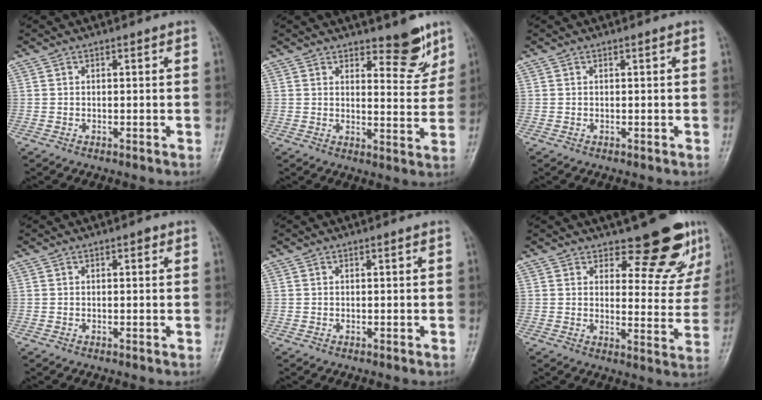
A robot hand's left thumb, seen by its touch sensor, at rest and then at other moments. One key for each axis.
{"total": 6.9, "fx": 5.1, "fy": 2.7, "fz": 3.8, "tx": -0.021, "ty": -0.040, "tz": 0.070}
{"total": 0.0}
{"total": 0.8, "fx": 0.4, "fy": 0.5, "fz": 0.6, "tx": -0.003, "ty": 0.001, "tz": 0.001}
{"total": 0.0}
{"total": 10.7, "fx": 8.6, "fy": 4.1, "fz": 5.0, "tx": -0.030, "ty": -0.077, "tz": 0.107}